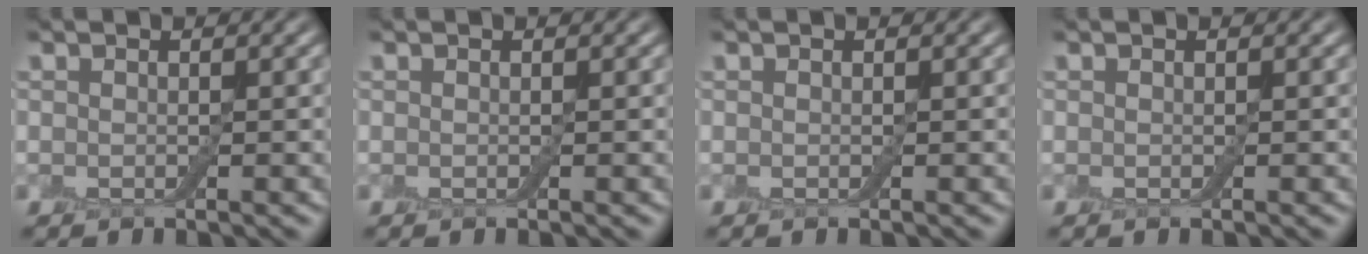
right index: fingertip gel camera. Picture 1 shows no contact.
{"total": 0.0}
{"total": 0.0}
{"total": 0.0}